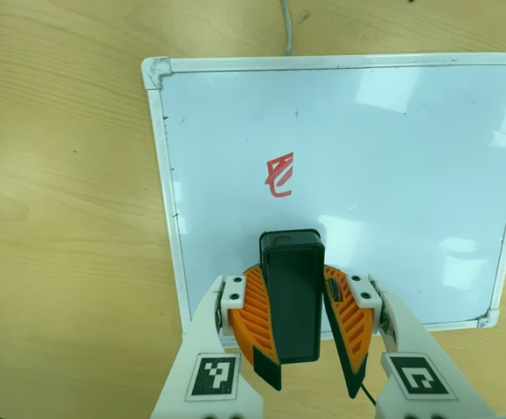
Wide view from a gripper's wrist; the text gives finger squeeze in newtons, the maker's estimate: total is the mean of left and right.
{"total": 10.9, "left": 10.5, "right": 11.2}